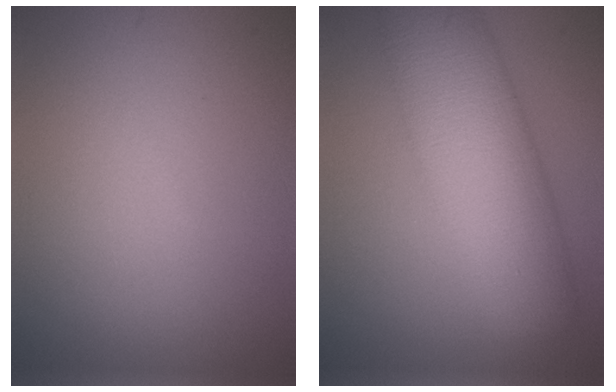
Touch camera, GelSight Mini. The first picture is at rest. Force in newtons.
{"total": 9.9, "press": 9.9, "slide": 0.4}